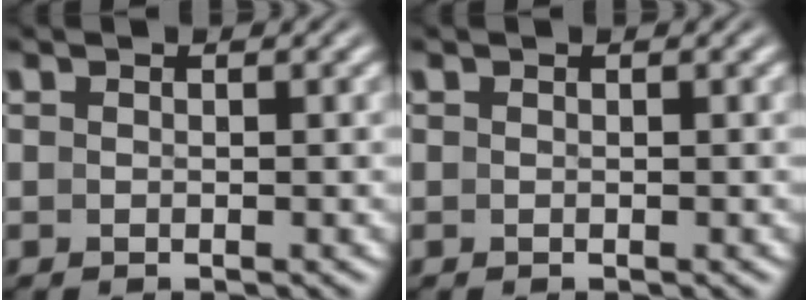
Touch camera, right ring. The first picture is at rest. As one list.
[{"total": 0.0}]